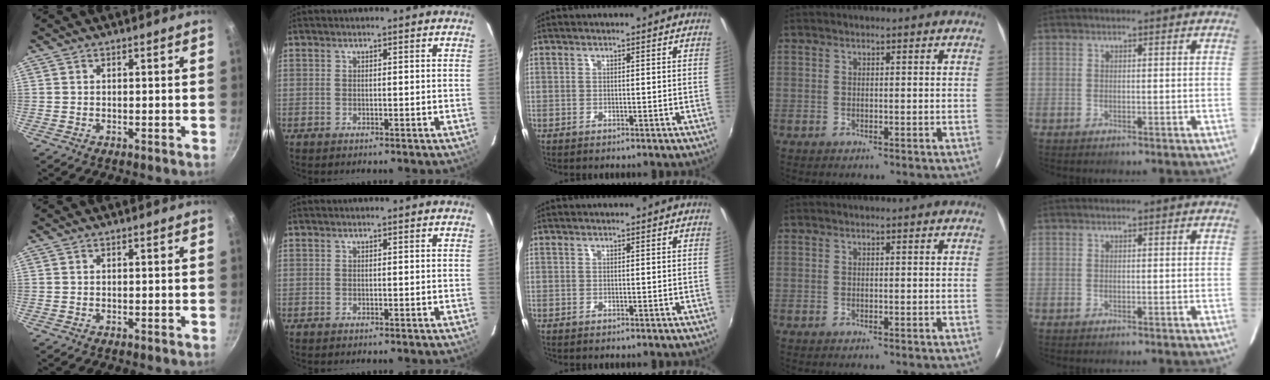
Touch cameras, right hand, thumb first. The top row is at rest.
{}